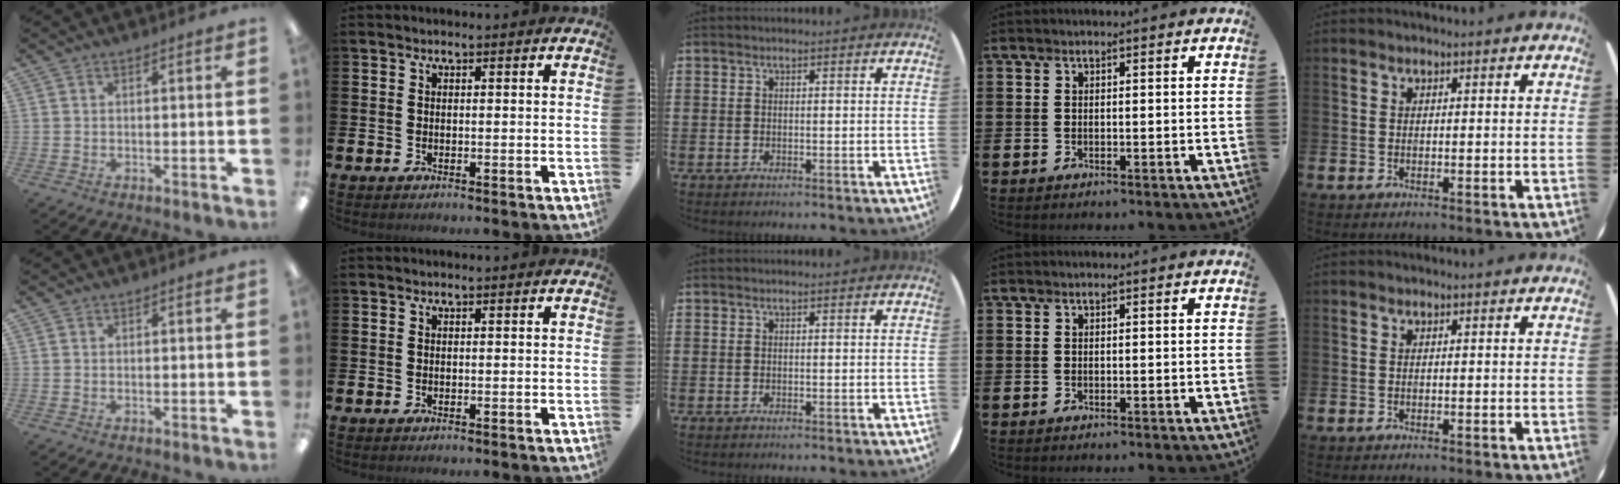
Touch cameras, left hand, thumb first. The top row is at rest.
{}